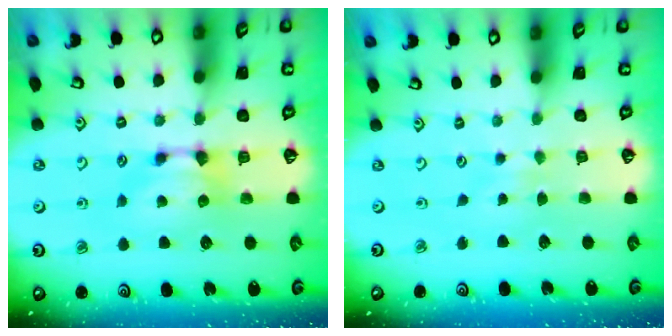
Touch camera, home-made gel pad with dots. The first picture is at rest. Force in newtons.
{"total": 3.5, "press": 3.5, "slide": 0.4}